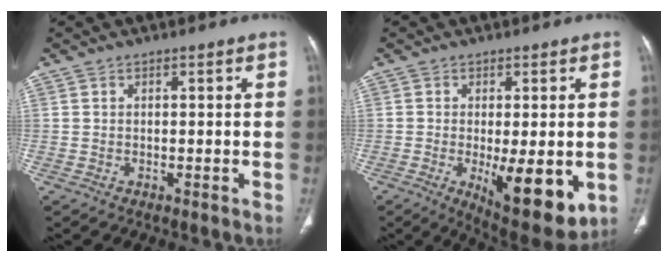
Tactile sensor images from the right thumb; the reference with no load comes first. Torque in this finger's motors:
{"motor_torque": [1.33, 1.56, 0.05, 0.02, 0.30]}